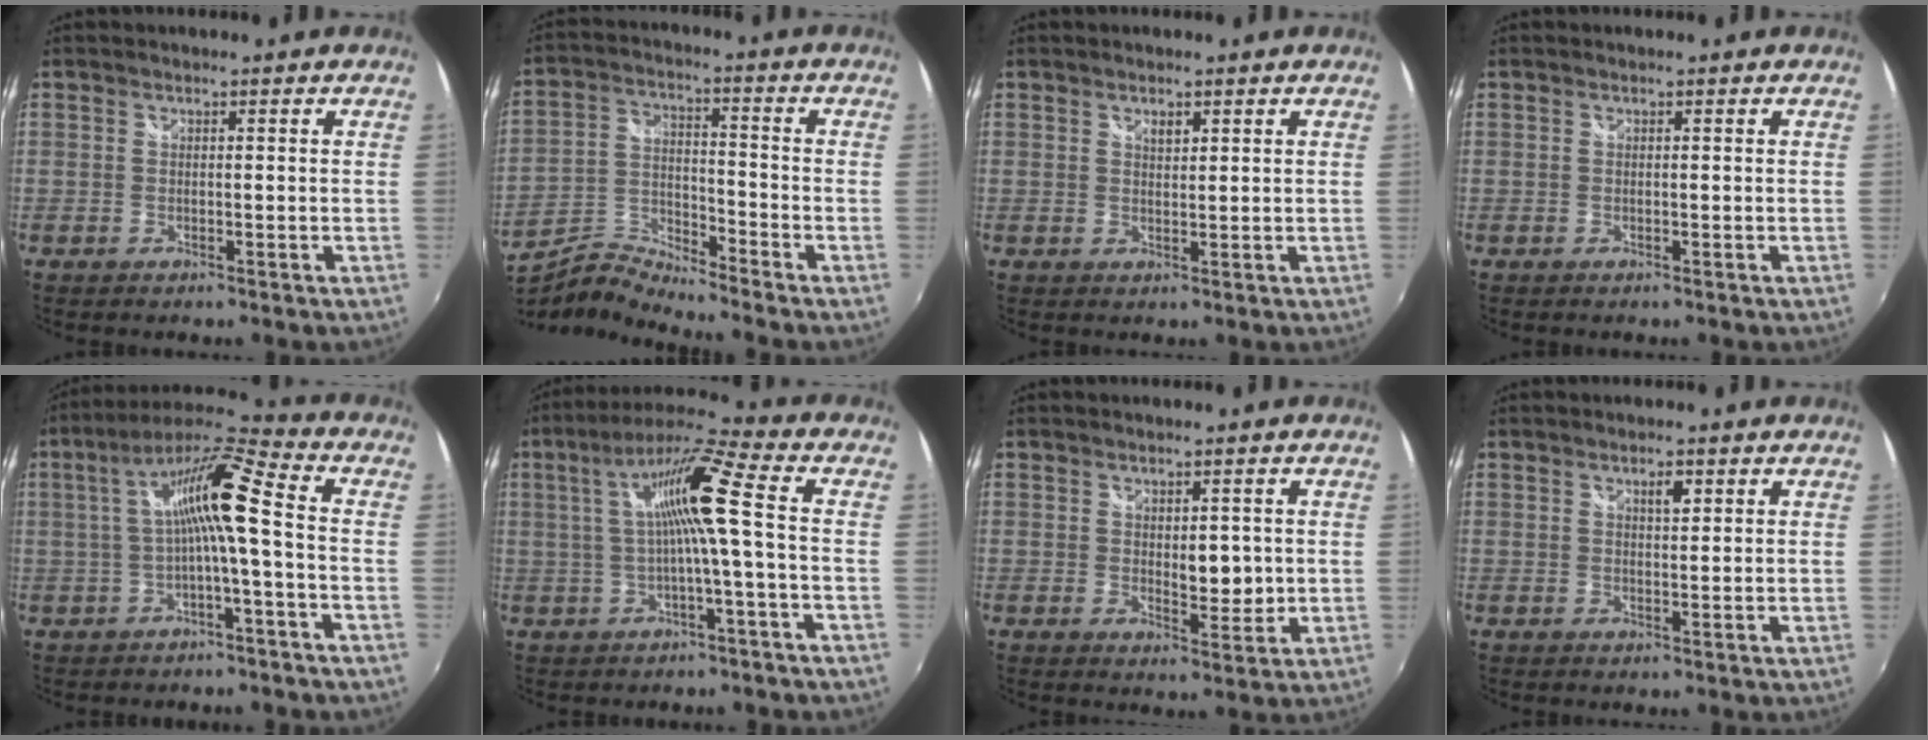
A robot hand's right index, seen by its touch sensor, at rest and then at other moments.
{"total": 5.1, "force": [-5.0, -0.3, 0.9], "torque": [-0.019, 0.016, -0.114]}
{"total": 1.5, "force": [0.9, 0.8, 0.9], "torque": [-0.012, 0.003, 0.016]}
{"total": 0.0}
{"total": 10.9, "force": [-0.7, 0.7, 10.9], "torque": [-0.207, 0.022, -0.012]}
{"total": 11.0, "force": [0.2, -0.6, 11.0], "torque": [-0.203, 0.017, 0.006]}
{"total": 4.5, "force": [0.4, 2.5, 3.7], "torque": [-0.050, -0.006, 0.010]}
{"total": 2.1, "force": [1.0, 0.8, 1.6], "torque": [-0.024, 0.004, 0.016]}